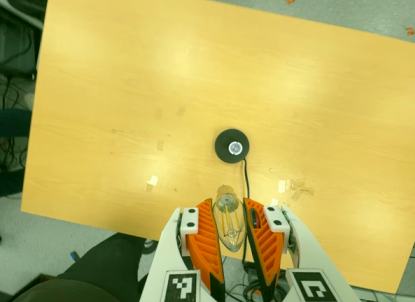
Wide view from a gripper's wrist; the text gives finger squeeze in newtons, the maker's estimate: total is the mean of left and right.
{"total": 13.9, "left": 15.9, "right": 11.9}